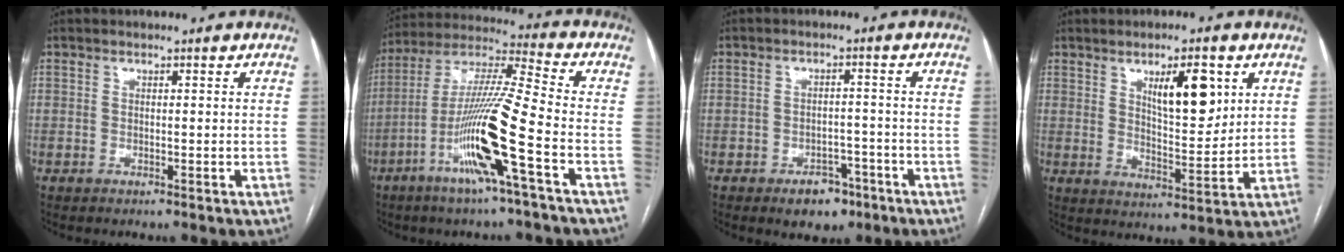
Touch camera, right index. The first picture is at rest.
{"total": 15.6, "force": [-6.0, -0.9, 14.3], "torque": [-0.286, -0.005, -0.116]}
{"total": 5.1, "force": [-3.1, 3.2, 2.4], "torque": [-0.027, 0.007, -0.037]}
{"total": 9.1, "force": [4.1, 2.8, 7.6], "torque": [-0.123, -0.003, 0.073]}